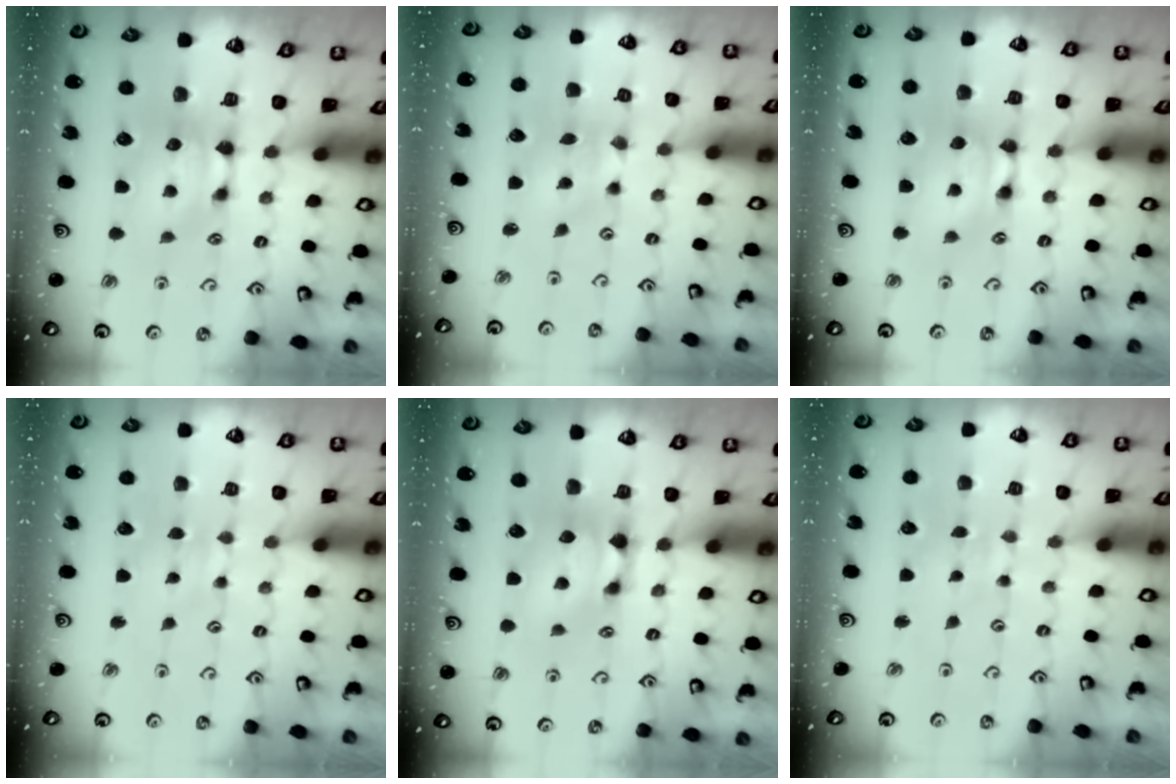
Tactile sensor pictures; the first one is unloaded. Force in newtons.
{"total": 2.1, "press": 1.8, "slide": 1.0}
{"total": 1.5, "press": 1.5, "slide": 0.2}
{"total": 3.3, "press": 3.2, "slide": 0.5}
{"total": 1.3, "press": 0.5, "slide": 1.2}
{"total": 5.2, "press": 5.2, "slide": 0.2}